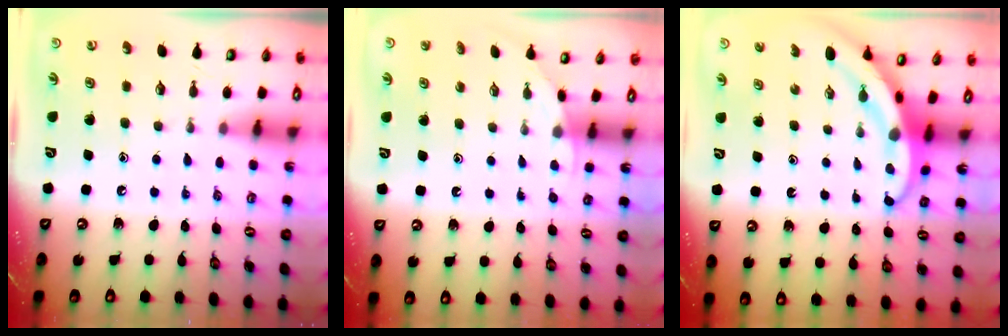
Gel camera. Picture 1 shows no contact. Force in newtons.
{"total": 2.5, "press": 2.5, "slide": 0.2}
{"total": 4.0, "press": 3.9, "slide": 0.6}